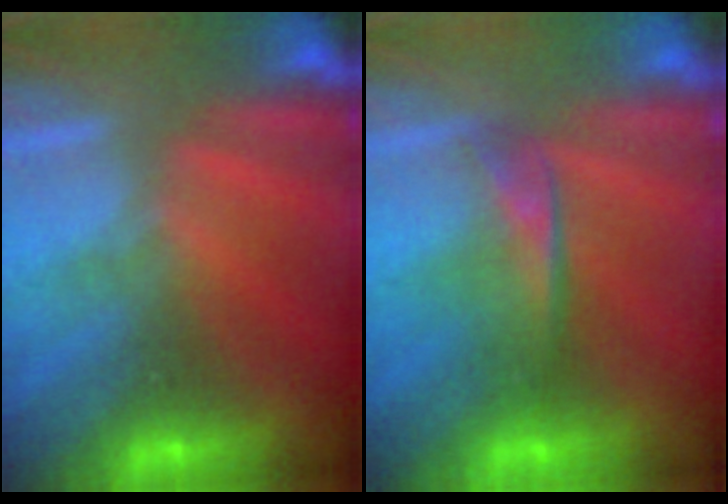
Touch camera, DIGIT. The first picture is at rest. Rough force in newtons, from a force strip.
{"total": 2.0}